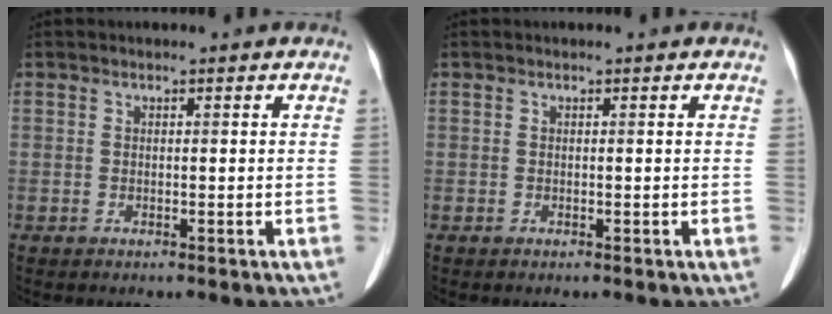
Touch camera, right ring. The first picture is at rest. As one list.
[{"total": 0.0}]